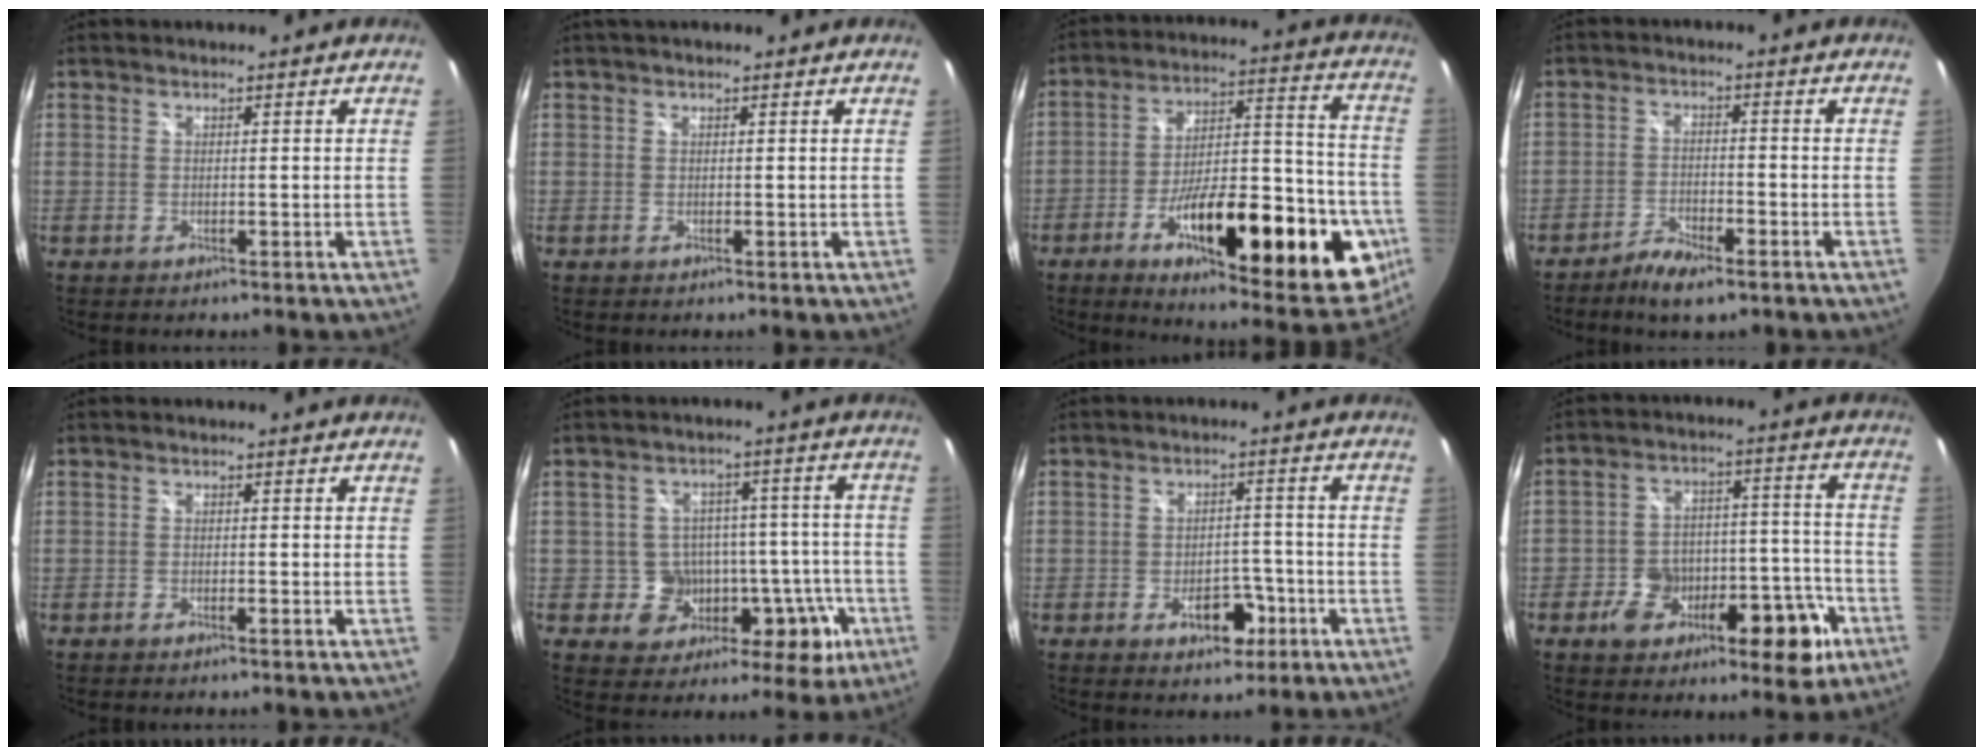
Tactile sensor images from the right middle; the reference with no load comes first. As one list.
[{"total": 2.4, "force": [1.7, 1.1, 1.3], "torque": [-0.019, 0.011, 0.022]}, {"total": 29.4, "force": [-11.4, 9.9, 25.2], "torque": [-0.355, -0.006, -0.157]}, {"total": 5.8, "force": [-4.2, 1.6, 3.7], "torque": [-0.095, -0.006, -0.082]}, {"total": 0.8, "force": [-0.6, 0.1, 0.4], "torque": [-0.012, 0.000, -0.015]}, {"total": 13.6, "force": [-4.5, 11.2, 6.3], "torque": [-0.094, 0.031, -0.039]}, {"total": 6.5, "force": [-3.2, 3.9, 4.1], "torque": [-0.067, 0.005, -0.038]}, {"total": 15.9, "force": [-8.4, 8.2, 10.8], "torque": [-0.179, 0.022, -0.120]}]